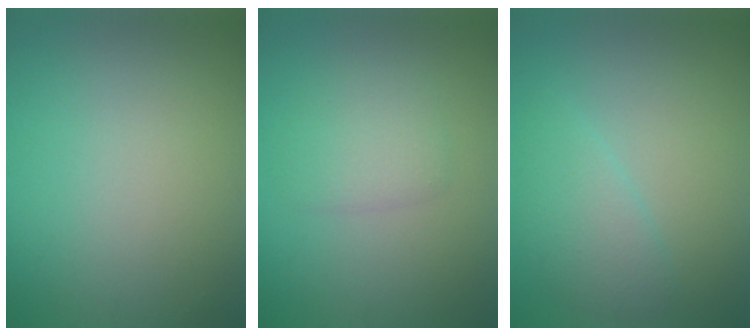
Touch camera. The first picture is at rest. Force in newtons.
{"total": 2.4, "press": 2.4, "slide": 0.1}
{"total": 2.5, "press": 2.5, "slide": 0.2}